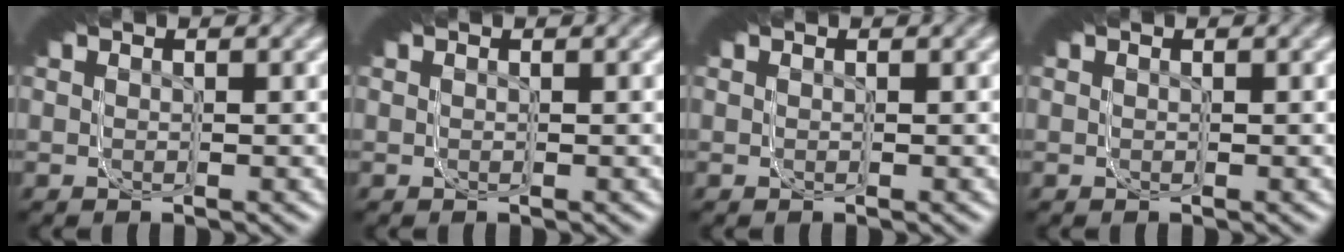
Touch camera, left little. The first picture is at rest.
{"total": 0.0}
{"total": 0.0}
{"total": 0.0}